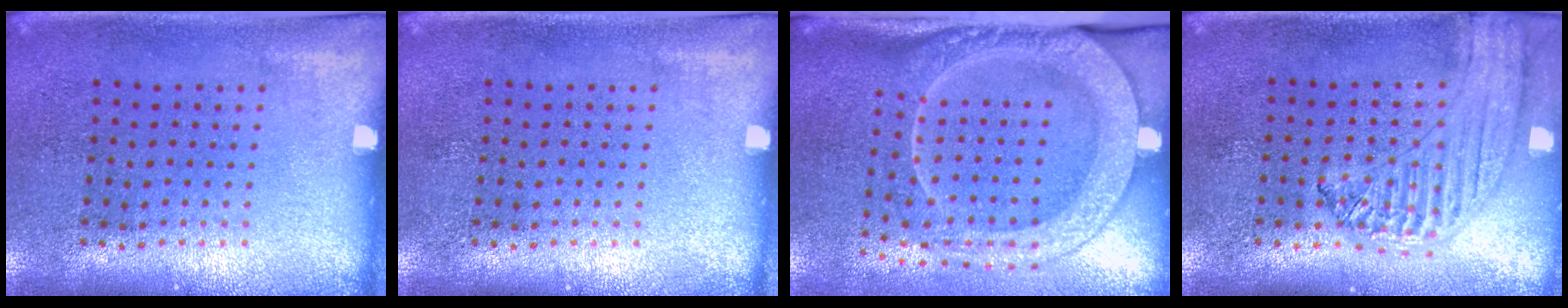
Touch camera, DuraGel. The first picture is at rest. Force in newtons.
{"total": 0.0}
{"total": 2.5, "press": 2.0, "slide": 1.6}
{"total": 1.2, "press": 1.2, "slide": 0.1}